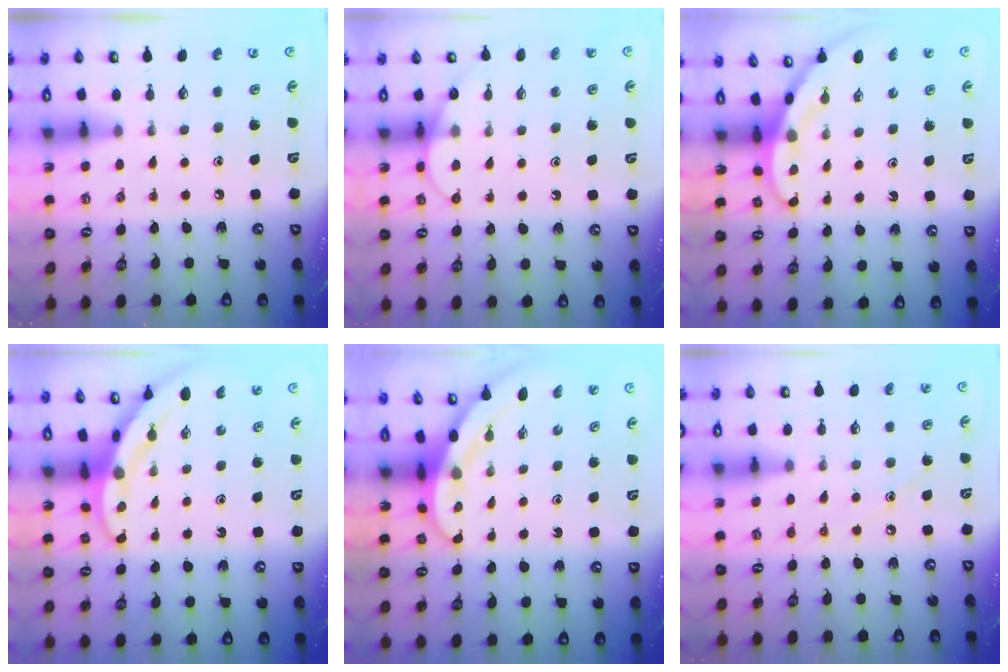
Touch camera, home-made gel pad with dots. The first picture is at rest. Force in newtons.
{"total": 6.4, "press": 6.4, "slide": 0.3}
{"total": 3.4, "press": 3.4, "slide": 0.1}
{"total": 3.2, "press": 3.2, "slide": 0.3}
{"total": 3.7, "press": 3.7, "slide": 0.2}
{"total": 5.2, "press": 5.1, "slide": 0.5}